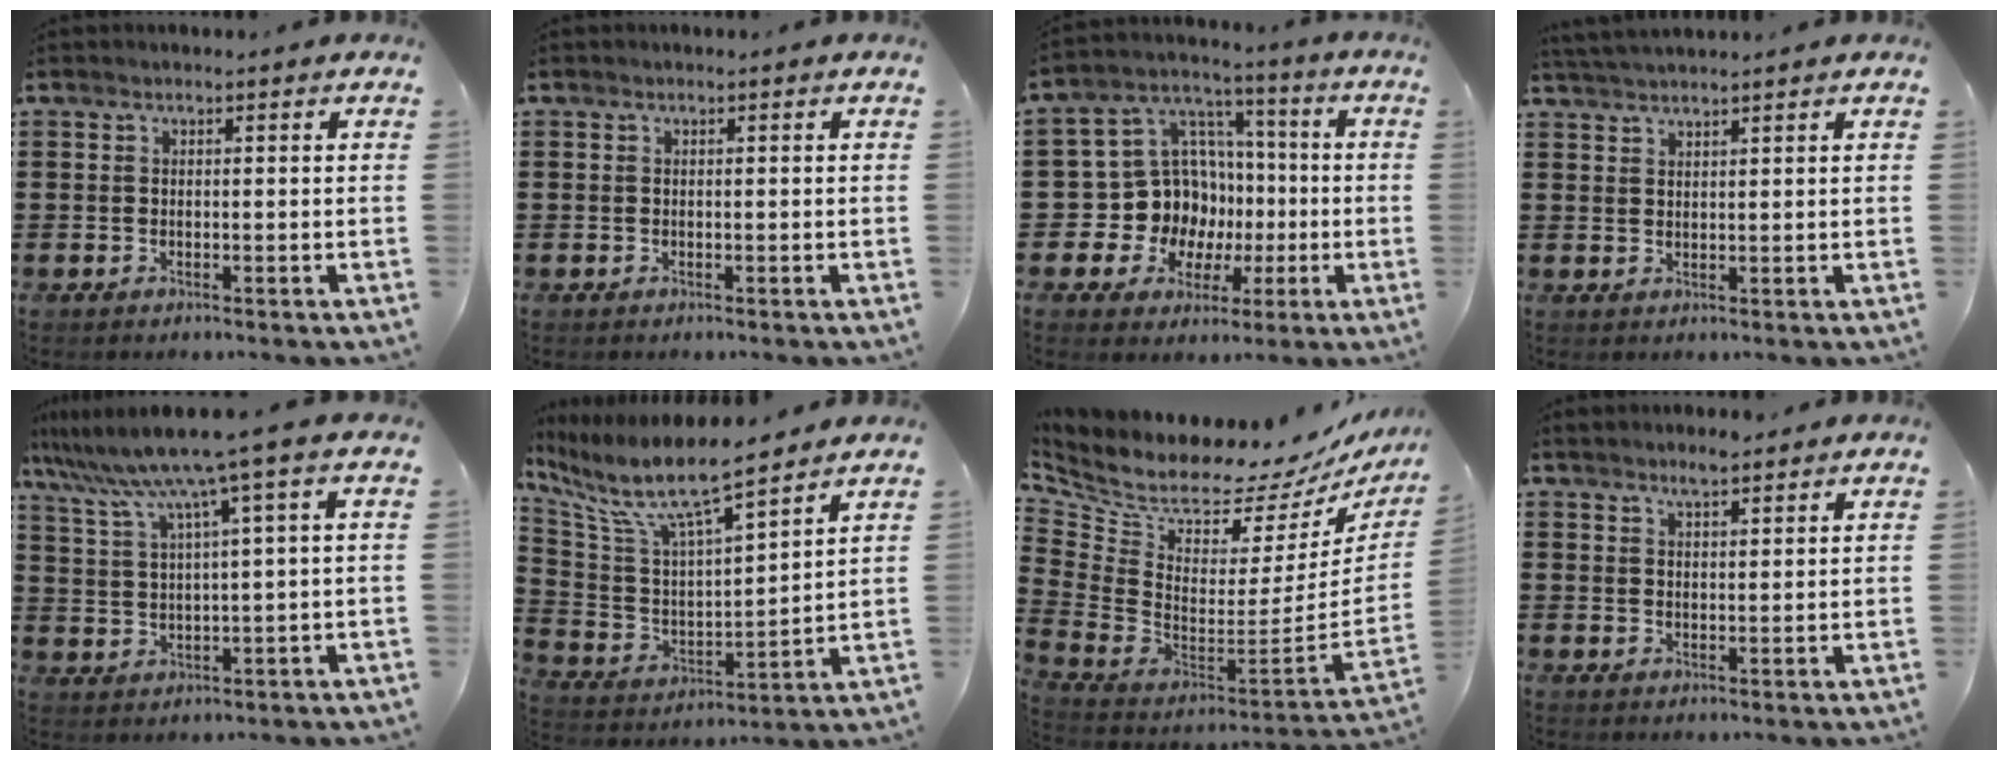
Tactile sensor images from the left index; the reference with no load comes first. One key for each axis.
{"total": 0.0}
{"total": 11.6, "fx": -1.3, "fy": 11.1, "fz": 3.2, "tx": -0.114, "ty": -0.007, "tz": -0.012}
{"total": 2.1, "fx": 2.0, "fy": -0.3, "fz": 0.5, "tx": -0.015, "ty": -0.002, "tz": 0.039}
{"total": 7.5, "fx": 4.8, "fy": -0.7, "fz": 5.7, "tx": -0.137, "ty": -0.036, "tz": 0.074}
{"total": 9.5, "fx": 7.4, "fy": 1.3, "fz": 5.7, "tx": -0.143, "ty": -0.051, "tz": 0.121}
{"total": 7.0, "fx": 6.0, "fy": 2.4, "fz": 2.7, "tx": -0.091, "ty": -0.075, "tz": 0.096}
{"total": 2.7, "fx": 2.4, "fy": 0.3, "fz": 1.1, "tx": -0.027, "ty": -0.001, "tz": 0.044}